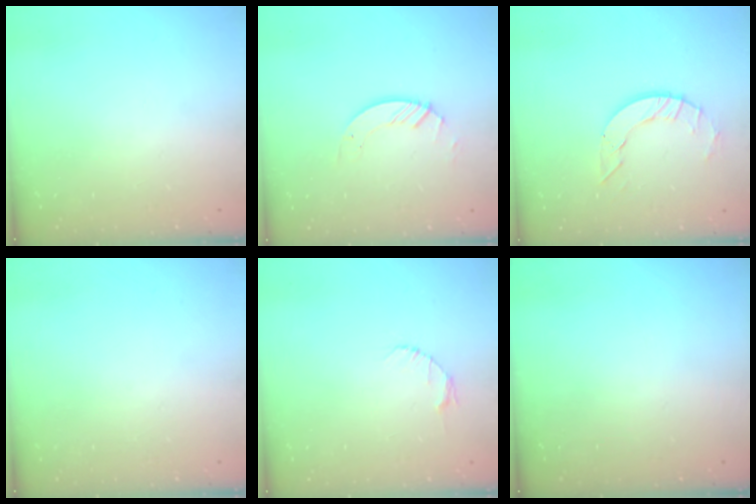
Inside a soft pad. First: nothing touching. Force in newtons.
{"total": 3.3, "press": 3.3, "slide": 0.1}
{"total": 7.1, "press": 7.0, "slide": 0.7}
{"total": 0.0}
{"total": 2.6, "press": 2.6, "slide": 0.3}
{"total": 0.0}